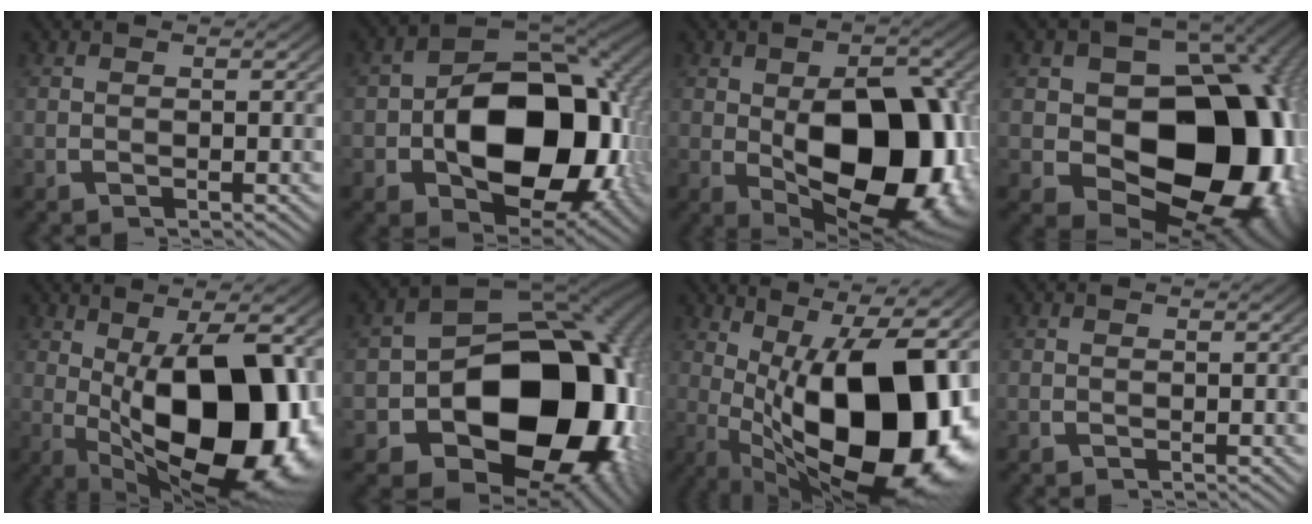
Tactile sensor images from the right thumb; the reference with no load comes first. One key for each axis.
{"total": 18.1, "fx": -2.1, "fy": 11.6, "fz": 13.7, "tx": -0.245, "ty": -0.047, "tz": -0.010}
{"total": 18.6, "fx": -2.5, "fy": 11.0, "fz": 14.8, "tx": -0.243, "ty": -0.073, "tz": -0.002}
{"total": 26.9, "fx": -2.8, "fy": 18.0, "fz": 19.8, "tx": -0.318, "ty": -0.096, "tz": -0.003}
{"total": 22.8, "fx": -2.8, "fy": 12.6, "fz": 18.8, "tx": -0.304, "ty": -0.053, "tz": -0.005}
{"total": 26.7, "fx": -4.7, "fy": 17.8, "fz": 19.3, "tx": -0.333, "ty": -0.090, "tz": -0.038}
{"total": 24.5, "fx": -1.2, "fy": 13.8, "fz": 20.2, "tx": -0.321, "ty": -0.059, "tz": 0.021}
{"total": 0.0}